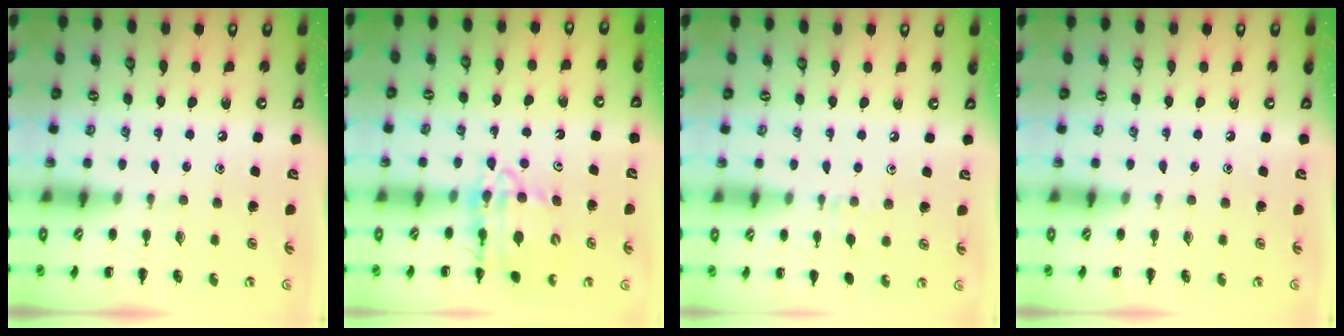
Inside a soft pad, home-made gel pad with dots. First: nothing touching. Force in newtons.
{"total": 12.0, "press": 11.4, "slide": 3.6}
{"total": 4.9, "press": 4.5, "slide": 1.8}
{"total": 0.0}